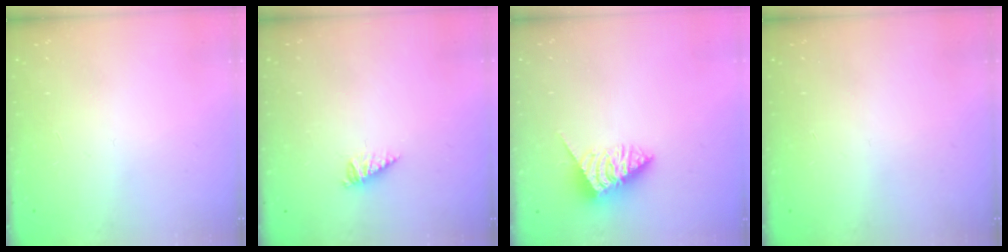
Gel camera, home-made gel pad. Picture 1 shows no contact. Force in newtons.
{"total": 2.9, "press": 2.8, "slide": 0.2}
{"total": 4.0, "press": 4.0, "slide": 0.5}
{"total": 0.0}